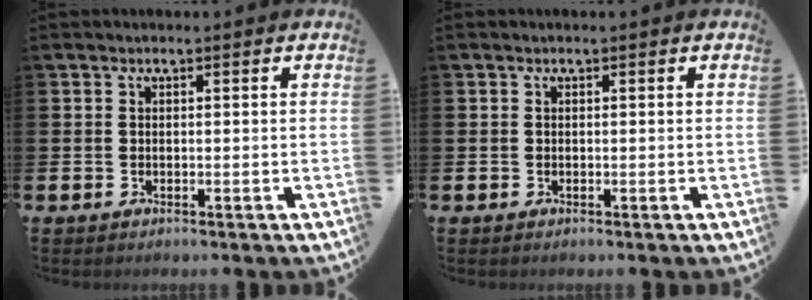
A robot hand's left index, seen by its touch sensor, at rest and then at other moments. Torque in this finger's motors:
{"motor_torque": [0.00, 0.00, 0.00, 0.00]}